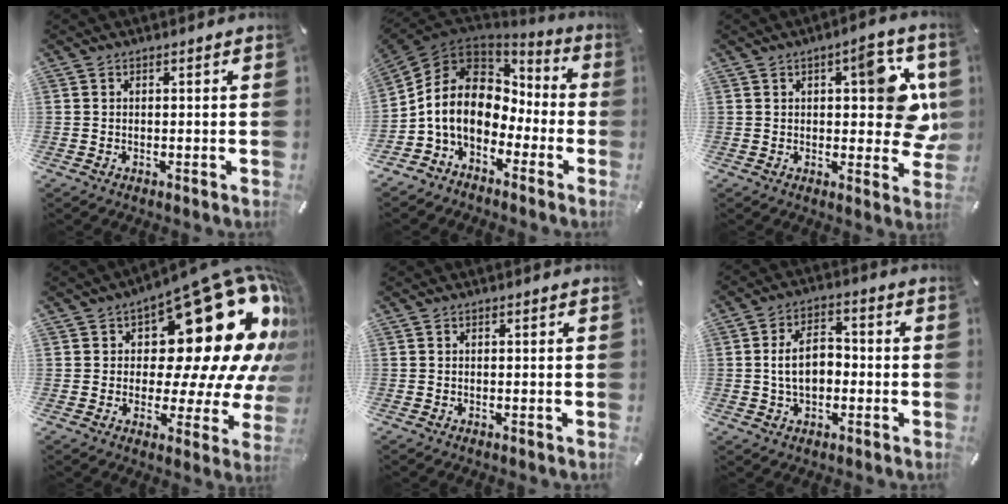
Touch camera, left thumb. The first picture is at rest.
{"total": 12.7, "force": [-1.3, 10.6, 6.9], "torque": [-0.166, 0.003, -0.027]}
{"total": 14.9, "force": [3.2, 6.5, 13.0], "torque": [-0.147, -0.013, 0.050]}
{"total": 27.9, "force": [11.3, 13.2, 21.8], "torque": [-0.291, -0.104, 0.198]}
{"total": 0.0}
{"total": 8.7, "force": [-0.5, 5.8, 6.5], "torque": [-0.131, 0.010, -0.013]}